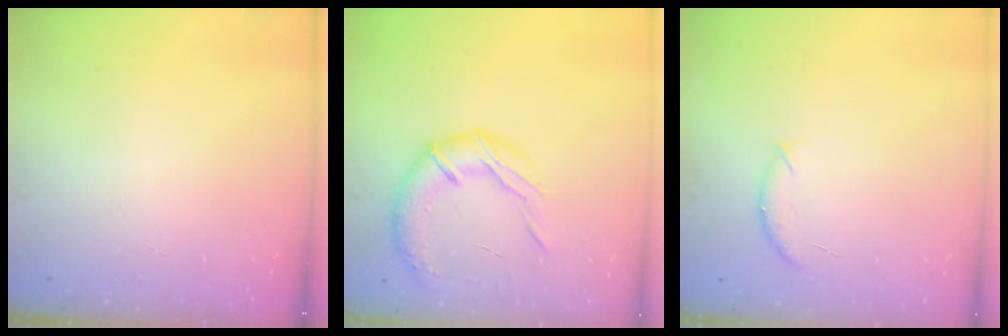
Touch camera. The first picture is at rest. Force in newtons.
{"total": 14.9, "press": 14.7, "slide": 2.3}
{"total": 6.5, "press": 6.5, "slide": 1.0}